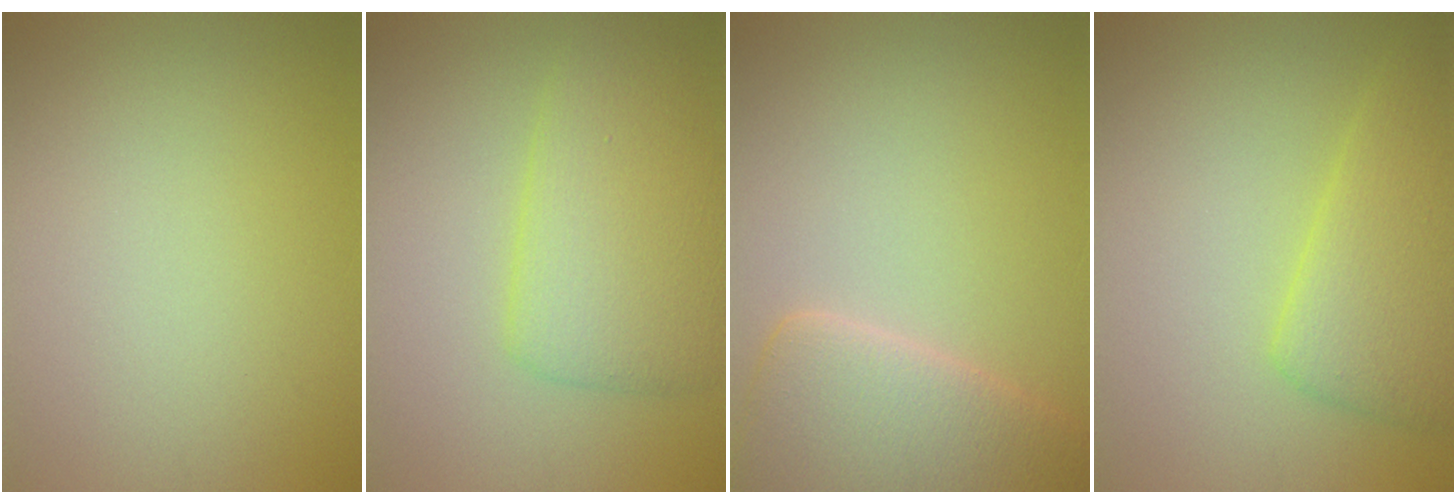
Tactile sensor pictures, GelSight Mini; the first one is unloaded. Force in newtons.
{"total": 5.4, "press": 5.4, "slide": 0.2}
{"total": 6.1, "press": 6.1, "slide": 0.6}
{"total": 4.6, "press": 4.6, "slide": 0.4}